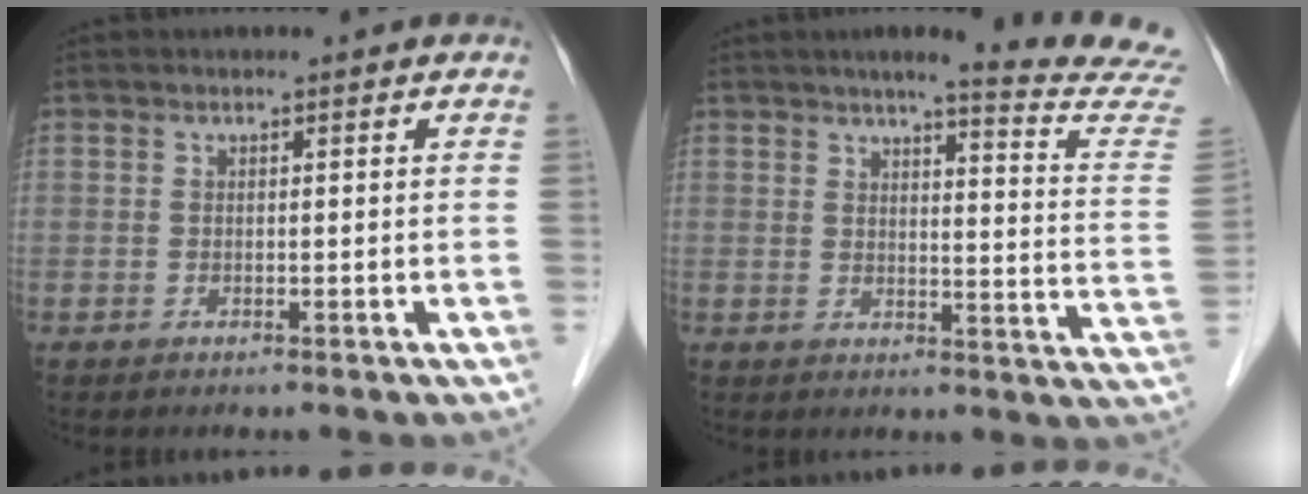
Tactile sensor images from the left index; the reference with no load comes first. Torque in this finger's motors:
{"motor_torque": [0.55, -0.60, 0.17, 0.04]}